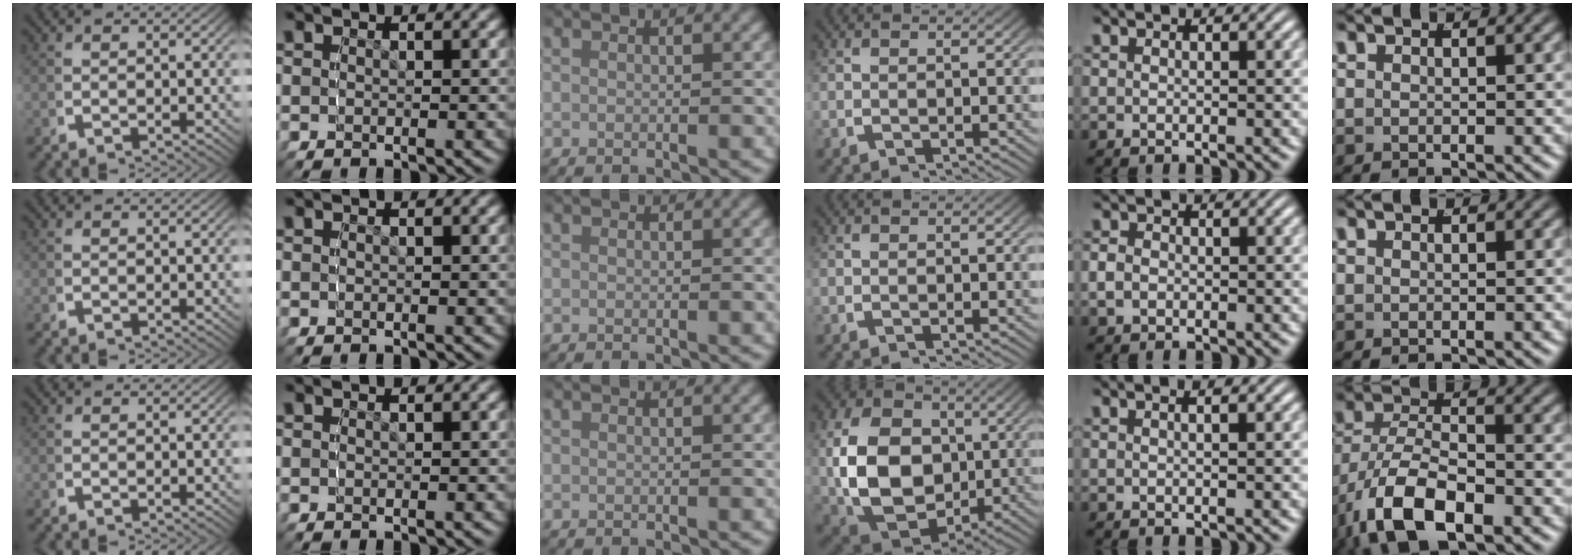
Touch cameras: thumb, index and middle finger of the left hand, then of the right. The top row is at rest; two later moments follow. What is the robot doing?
{"motion": "grasp_and_lifting", "object": "cloth"}